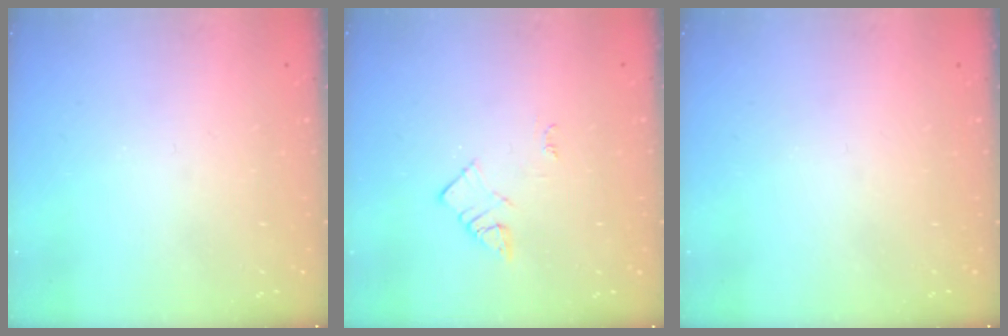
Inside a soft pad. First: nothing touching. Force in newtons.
{"total": 3.0, "press": 3.0, "slide": 0.4}
{"total": 0.0}